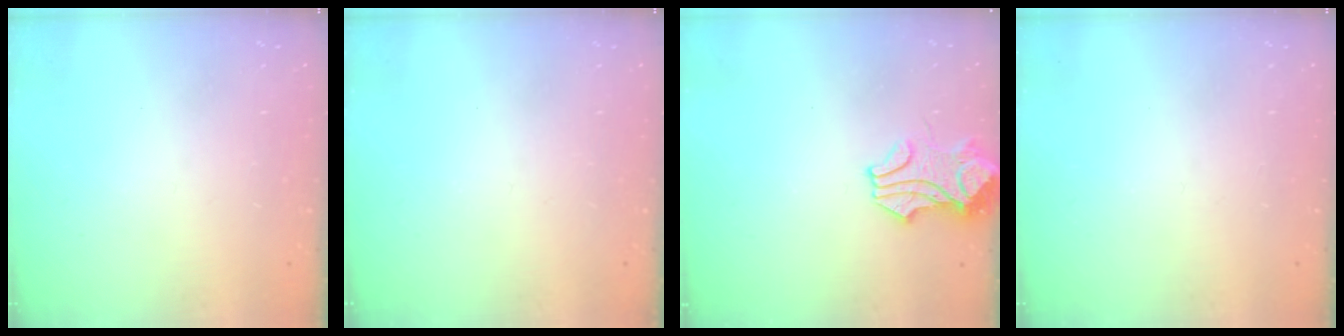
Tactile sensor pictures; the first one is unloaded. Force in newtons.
{"total": 0.0}
{"total": 1.6, "press": 1.5, "slide": 0.7}
{"total": 0.0}